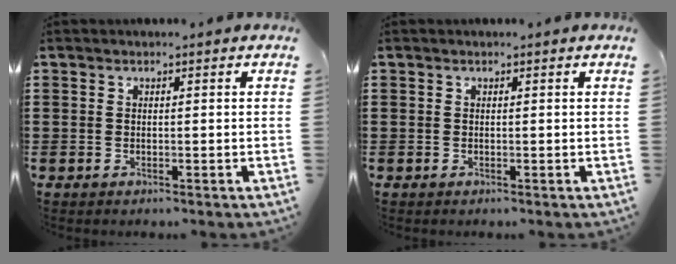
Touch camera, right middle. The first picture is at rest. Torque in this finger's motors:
{"motor_torque": [-0.08, -0.12, 0.00, 0.00]}